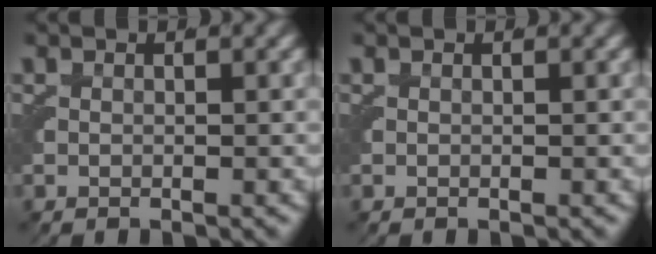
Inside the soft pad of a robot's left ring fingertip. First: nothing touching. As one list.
[{"total": 0.0}]